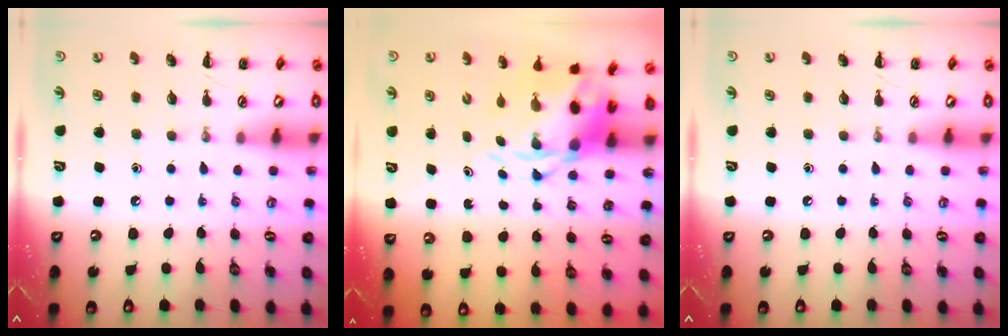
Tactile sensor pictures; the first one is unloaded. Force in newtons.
{"total": 5.5, "press": 5.3, "slide": 1.3}
{"total": 0.0}